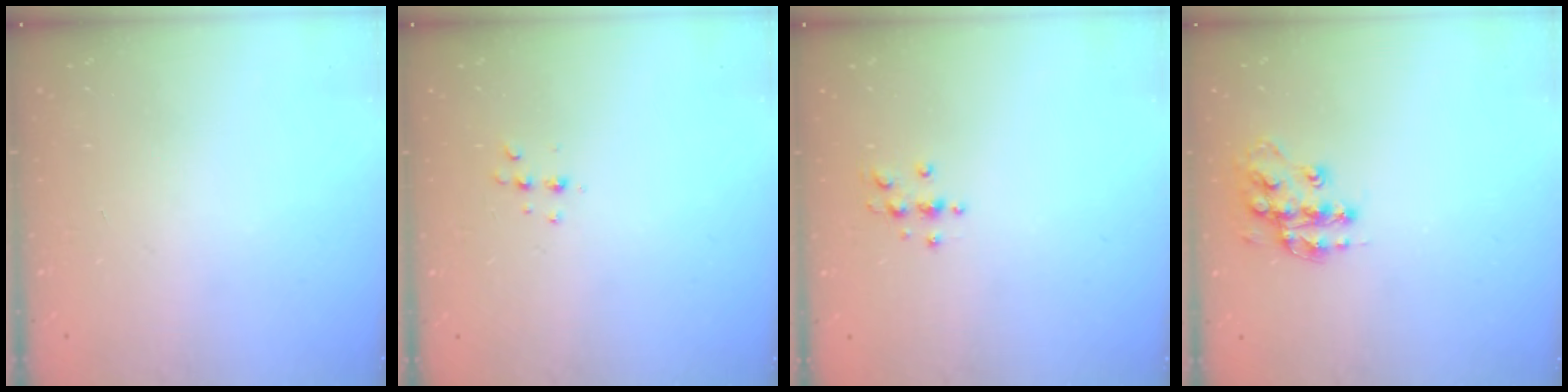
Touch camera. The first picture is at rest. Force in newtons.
{"total": 4.3, "press": 4.2, "slide": 0.8}
{"total": 3.3, "press": 3.3, "slide": 0.5}
{"total": 13.8, "press": 13.7, "slide": 0.8}